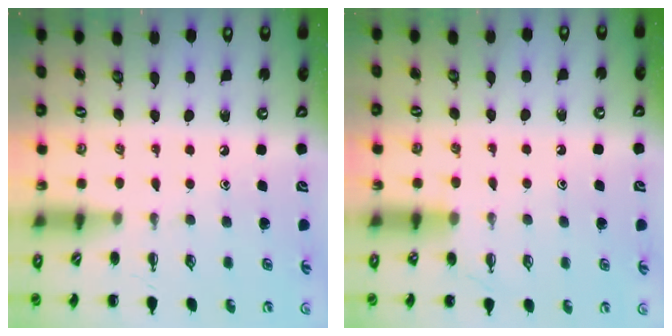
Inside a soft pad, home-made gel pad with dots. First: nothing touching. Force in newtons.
{"total": 5.0, "press": 4.8, "slide": 1.4}